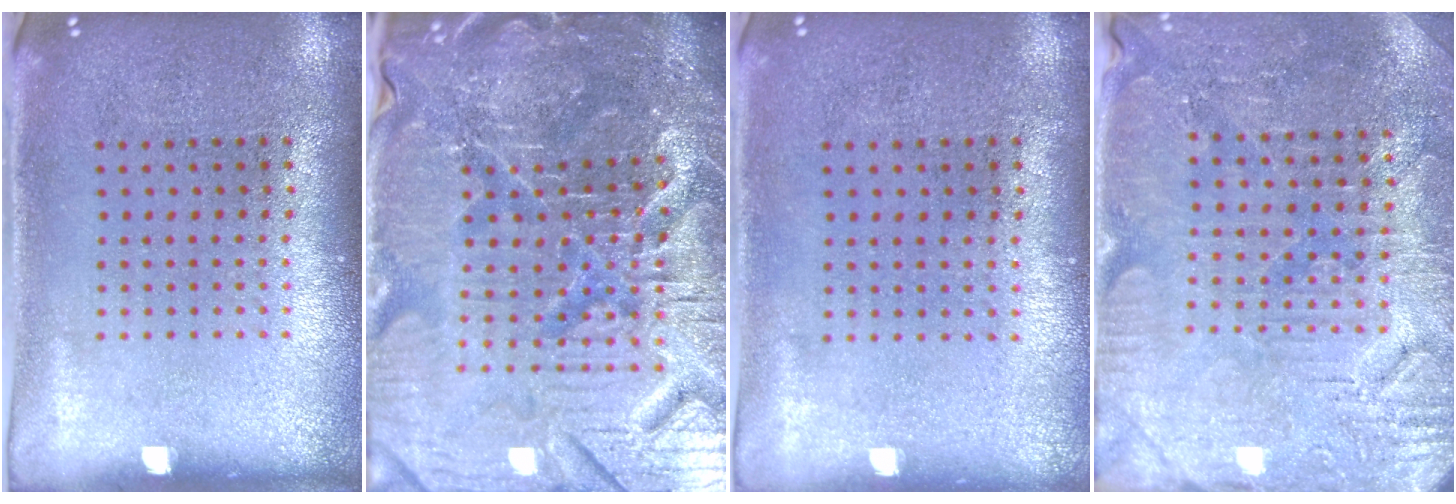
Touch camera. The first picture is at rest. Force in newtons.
{"total": 6.5, "press": 6.0, "slide": 2.6}
{"total": 0.0}
{"total": 3.3, "press": 3.2, "slide": 0.3}